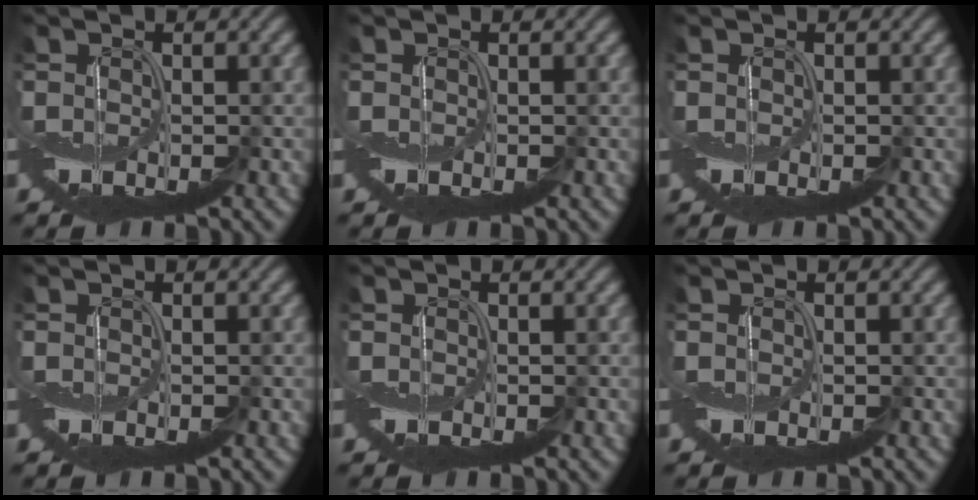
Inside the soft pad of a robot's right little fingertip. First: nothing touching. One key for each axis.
{"total": 0.0}
{"total": 0.0}
{"total": 0.0}
{"total": 0.0}
{"total": 0.0}